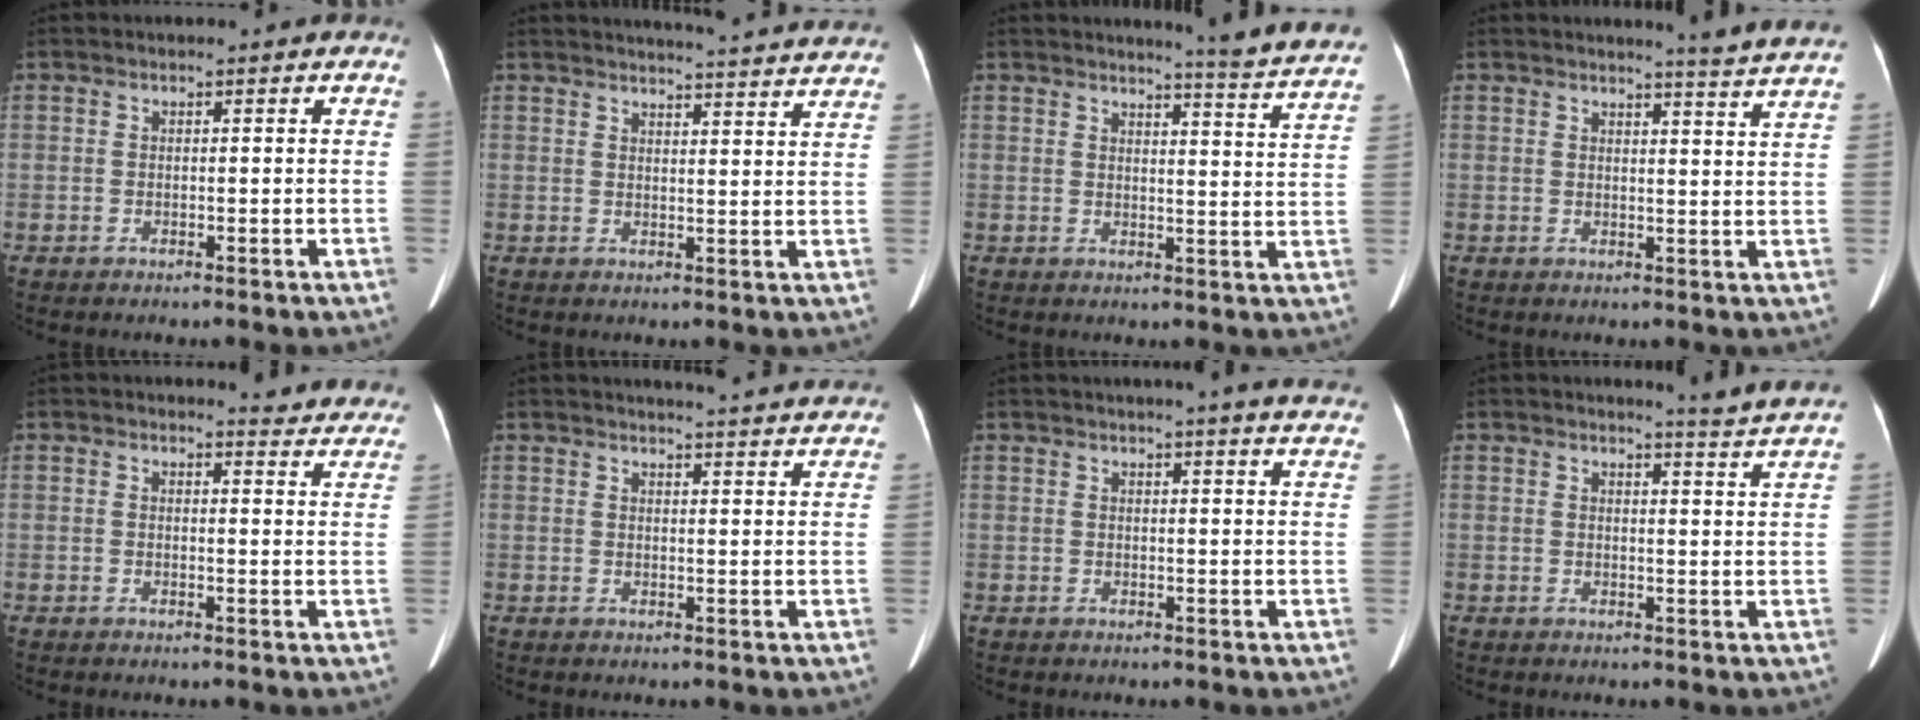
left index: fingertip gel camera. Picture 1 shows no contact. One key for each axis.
{"total": 19.2, "fx": 18.4, "fy": 0.6, "fz": 5.3, "tx": -0.067, "ty": -0.028, "tz": 0.213}
{"total": 12.1, "fx": 11.6, "fy": -1.4, "fz": 3.0, "tx": -0.039, "ty": -0.074, "tz": 0.117}
{"total": 7.4, "fx": 7.0, "fy": -1.6, "fz": 1.9, "tx": -0.033, "ty": -0.034, "tz": 0.067}
{"total": 8.3, "fx": 8.1, "fy": 1.4, "fz": 0.8, "tx": 0.016, "ty": -0.027, "tz": 0.062}
{"total": 16.9, "fx": 16.3, "fy": 0.7, "fz": 4.7, "tx": -0.054, "ty": -0.021, "tz": 0.183}
{"total": 16.8, "fx": 15.4, "fy": 0.3, "fz": 6.7, "tx": -0.088, "ty": -0.021, "tz": 0.171}
{"total": 6.5, "fx": 6.1, "fy": -1.8, "fz": 1.0, "tx": -0.029, "ty": -0.040, "tz": 0.061}